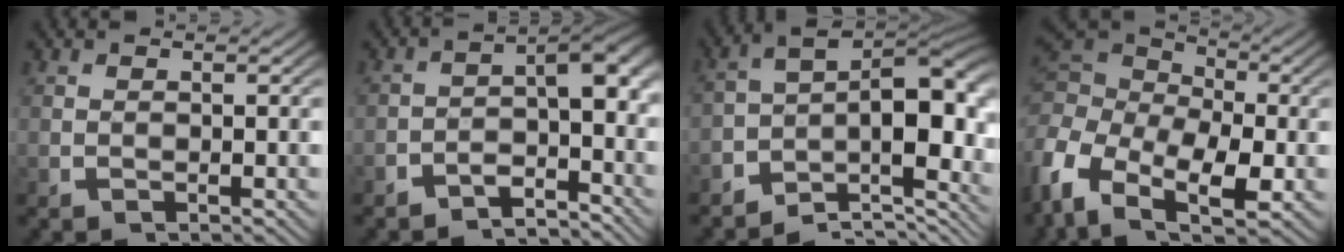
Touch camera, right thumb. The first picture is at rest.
{"total": 6.0, "force": [-2.3, 3.1, 4.6], "torque": [-0.048, -0.007, -0.044]}
{"total": 13.9, "force": [-2.4, 8.1, 11.1], "torque": [-0.160, -0.018, -0.046]}
{"total": 10.8, "force": [0.3, 7.3, 7.9], "torque": [-0.161, -0.021, 0.010]}